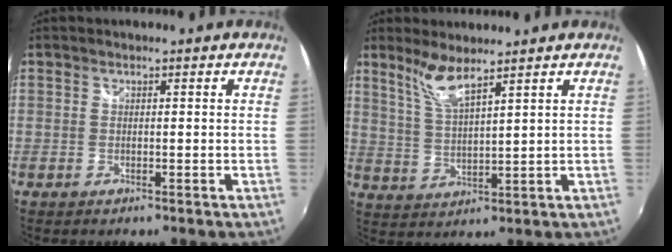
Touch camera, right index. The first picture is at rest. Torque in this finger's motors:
{"motor_torque": [0.01, 0.15, 0.10, 0.08]}